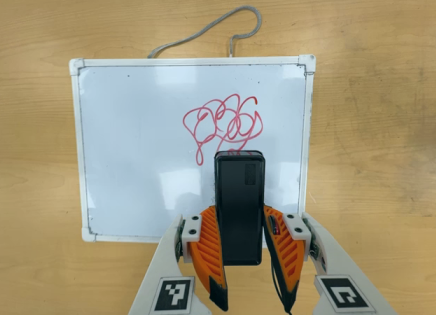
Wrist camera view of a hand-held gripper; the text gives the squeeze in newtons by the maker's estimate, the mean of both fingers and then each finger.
{"total": 4.8, "left": 3.5, "right": 6.1}